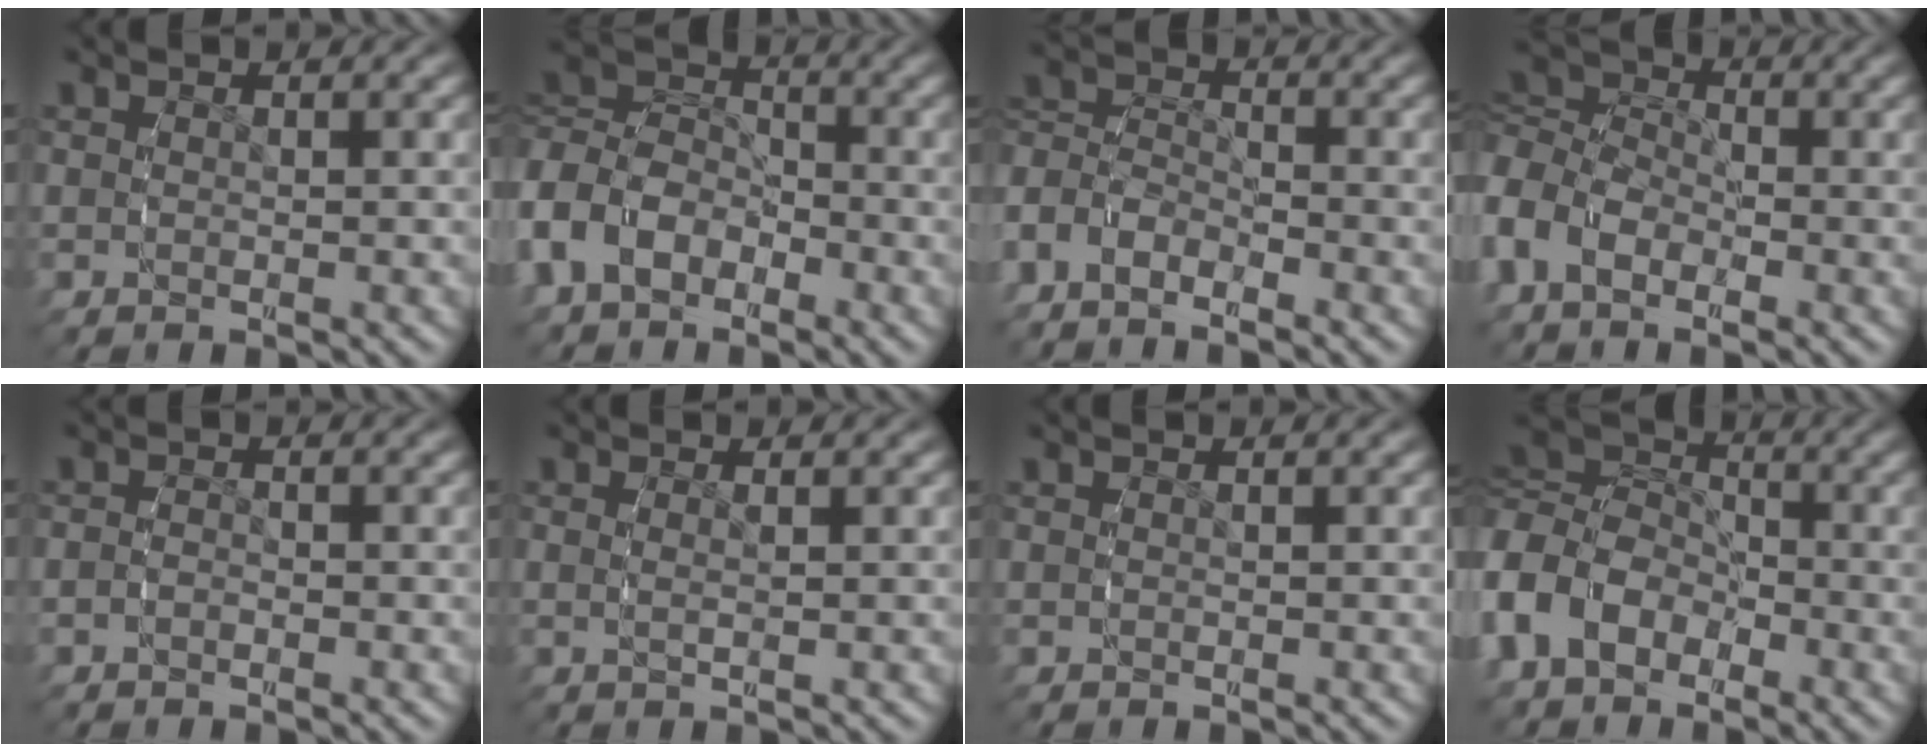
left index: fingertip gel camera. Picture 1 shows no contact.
{"total": 6.8, "force": [-0.8, 5.8, 3.5], "torque": [-0.094, -0.020, -0.014]}
{"total": 5.0, "force": [-2.2, 4.0, 2.0], "torque": [-0.065, -0.020, -0.039]}
{"total": 7.0, "force": [0.5, 5.8, 3.7], "torque": [-0.088, -0.009, -0.001]}
{"total": 1.2, "force": [-1.0, 0.6, 0.3], "torque": [-0.015, -0.007, -0.017]}
{"total": 1.0, "force": [0.1, -0.2, 1.0], "torque": [-0.019, -0.007, 0.005]}
{"total": 0.0}
{"total": 8.8, "force": [-0.2, 7.4, 4.8], "torque": [-0.112, -0.016, -0.006]}